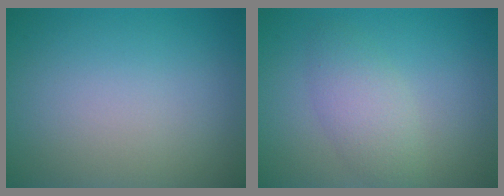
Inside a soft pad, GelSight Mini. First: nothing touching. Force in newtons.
{"total": 2.9, "press": 2.9, "slide": 0.1}